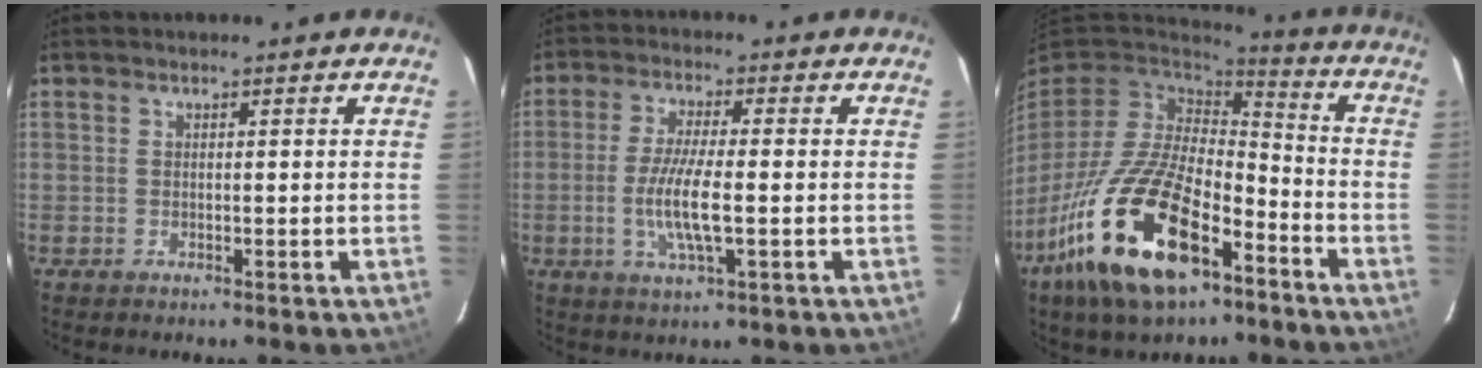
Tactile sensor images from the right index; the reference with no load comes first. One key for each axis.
{"total": 8.2, "fx": -1.6, "fy": 1.4, "fz": 7.9, "tx": -0.158, "ty": -0.010, "tz": -0.032}
{"total": 24.0, "fx": -12.5, "fy": 11.2, "fz": 17.2, "tx": -0.355, "ty": -0.033, "tz": -0.220}